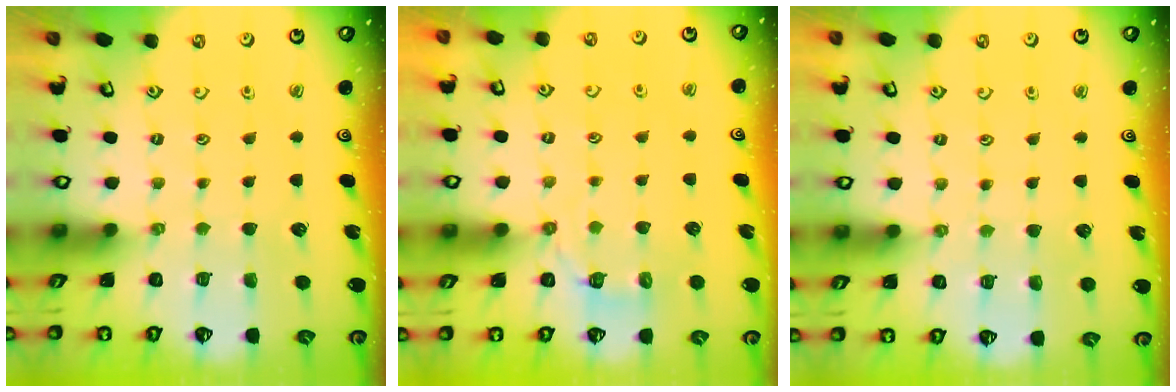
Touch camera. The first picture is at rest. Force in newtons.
{"total": 3.7, "press": 2.9, "slide": 2.2}
{"total": 4.4, "press": 4.4, "slide": 0.5}